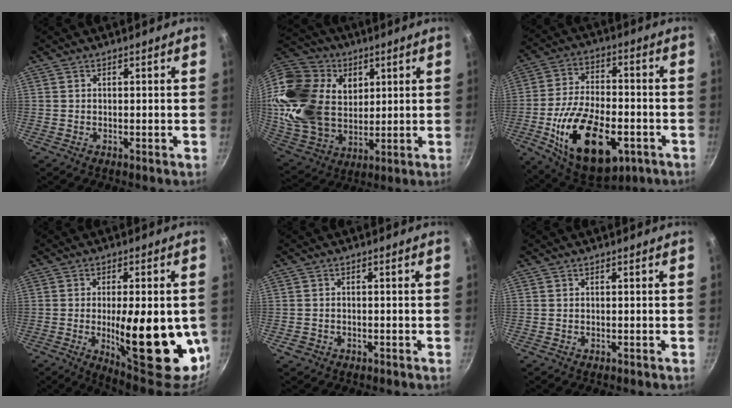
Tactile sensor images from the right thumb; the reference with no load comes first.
{"total": 26.0, "force": [8.3, 19.3, 15.4], "torque": [-0.291, -0.009, 0.163]}
{"total": 22.1, "force": [-7.3, 11.8, 17.2], "torque": [-0.284, 0.020, -0.112]}
{"total": 22.2, "force": [-3.1, 7.7, 20.6], "torque": [-0.263, -0.017, -0.032]}
{"total": 1.6, "force": [-0.8, 1.3, 0.6], "torque": [-0.013, 0.006, -0.009]}
{"total": 0.0}